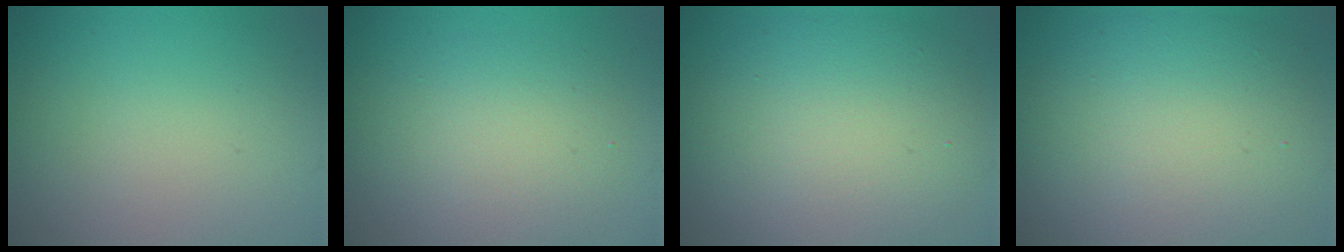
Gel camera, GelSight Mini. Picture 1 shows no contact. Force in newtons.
{"total": 4.5, "press": 4.4, "slide": 0.4}
{"total": 9.2, "press": 9.1, "slide": 0.8}
{"total": 10.6, "press": 10.6, "slide": 0.5}